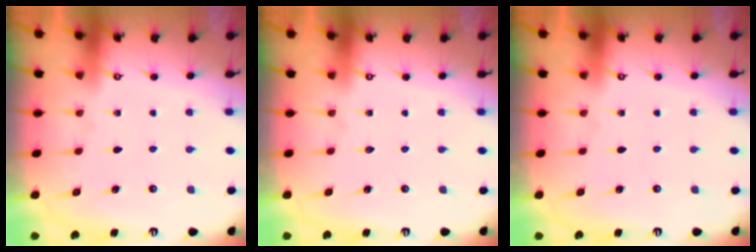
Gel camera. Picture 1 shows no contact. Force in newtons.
{"total": 0.0}
{"total": 0.0}